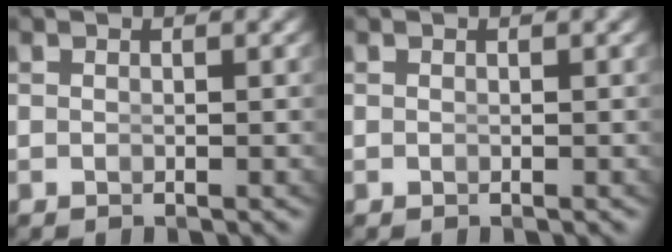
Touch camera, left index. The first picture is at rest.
{"total": 0.0}